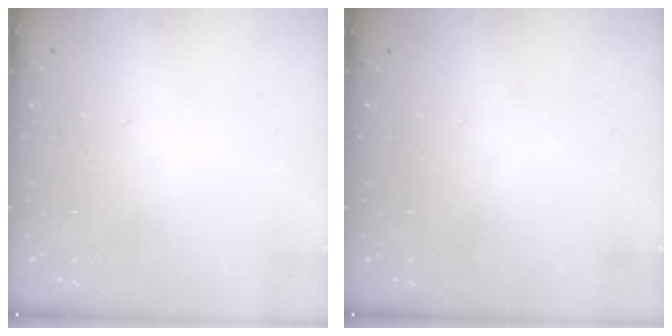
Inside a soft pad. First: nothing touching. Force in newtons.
{"total": 0.0}